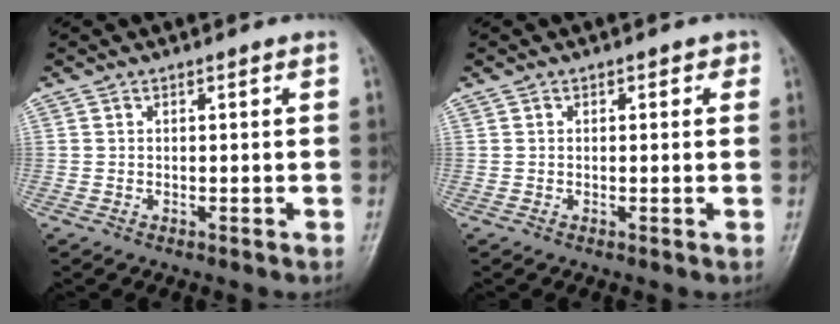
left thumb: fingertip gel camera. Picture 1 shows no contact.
{"total": 1.3, "force": [0.5, 1.0, 0.7], "torque": [0.006, 0.001, 0.001]}